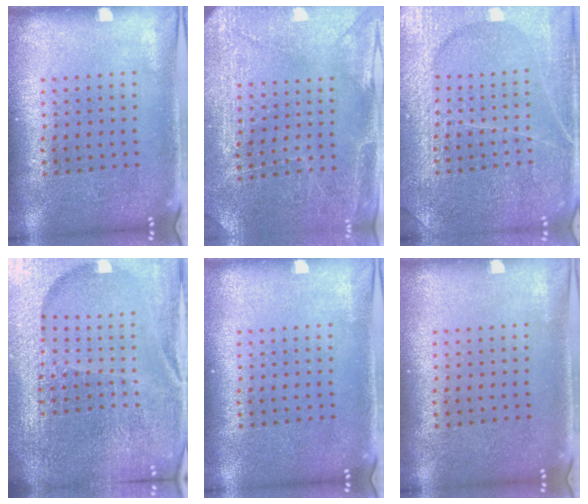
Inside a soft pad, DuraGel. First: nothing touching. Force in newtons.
{"total": 2.9, "press": 2.8, "slide": 0.5}
{"total": 4.0, "press": 3.9, "slide": 0.5}
{"total": 6.6, "press": 5.8, "slide": 3.2}
{"total": 0.0}
{"total": 0.0}